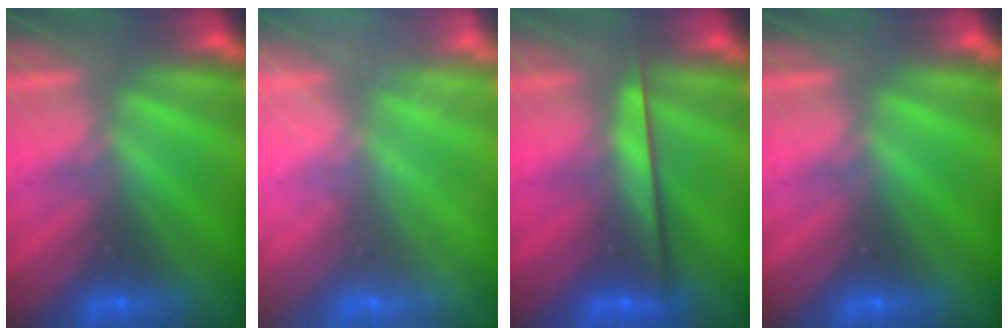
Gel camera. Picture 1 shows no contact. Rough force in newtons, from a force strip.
{"total": 2.5}
{"total": 2.4}
{"total": 0.0}